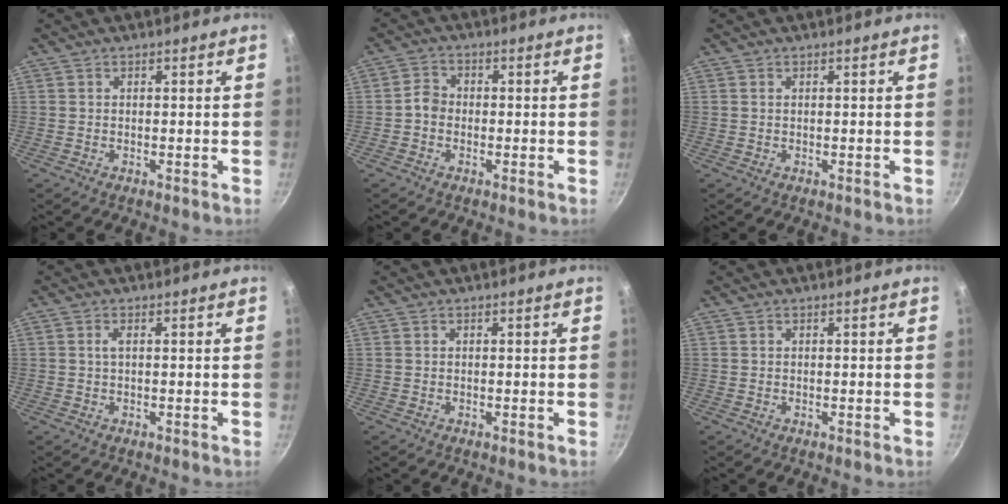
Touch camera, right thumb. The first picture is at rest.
{"total": 3.0, "force": [-0.9, 2.5, 1.4], "torque": [-0.017, 0.018, -0.025]}
{"total": 0.0}
{"total": 1.1, "force": [0.1, 0.3, 1.0], "torque": [-0.022, 0.003, 0.004]}
{"total": 0.0}
{"total": 0.0}